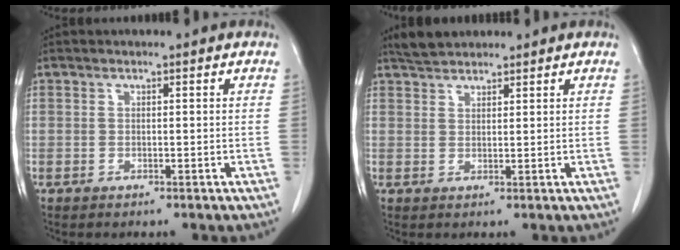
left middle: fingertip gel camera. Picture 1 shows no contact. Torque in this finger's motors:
{"motor_torque": [0.01, -0.02, -0.02, 0.00]}